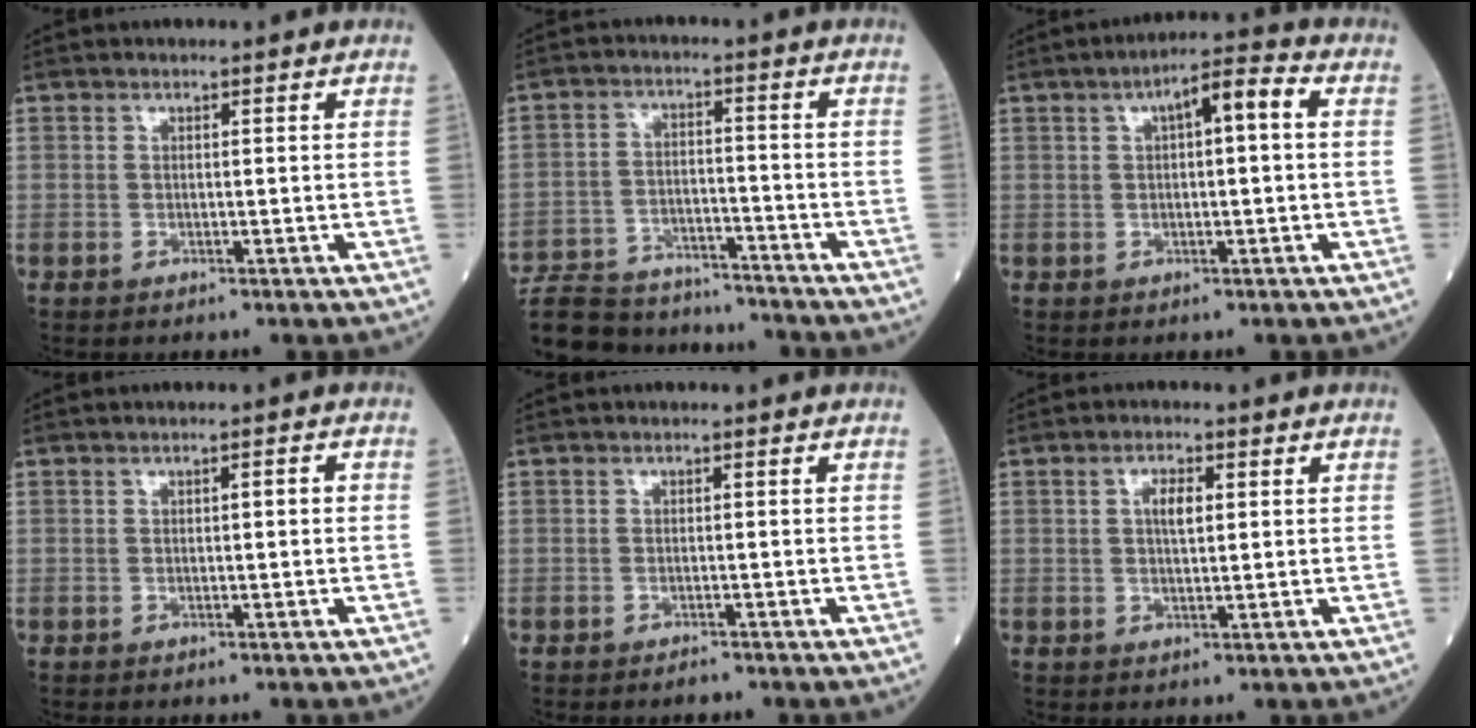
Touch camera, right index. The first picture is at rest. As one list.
[{"total": 18.5, "force": [-16.6, 5.7, 5.9], "torque": [-0.151, 0.006, -0.252]}, {"total": 7.2, "force": [2.0, 2.0, 6.6], "torque": [-0.116, 0.034, 0.031]}, {"total": 1.8, "force": [0.1, 0.7, 1.7], "torque": [-0.041, 0.013, 0.004]}, {"total": 1.5, "force": [-1.1, 0.7, 0.6], "torque": [-0.022, -0.002, -0.015]}, {"total": 3.6, "force": [0.8, 1.6, 3.2], "torque": [-0.069, 0.007, 0.017]}]